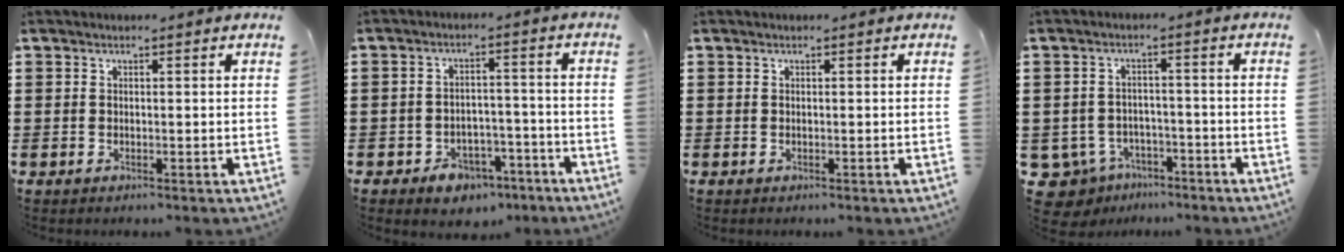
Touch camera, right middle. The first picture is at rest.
{"total": 4.5, "force": [-3.6, 2.3, 1.2], "torque": [-0.023, 0.014, -0.071]}
{"total": 0.0}
{"total": 4.4, "force": [-3.6, 2.3, 0.9], "torque": [-0.052, -0.001, -0.079]}